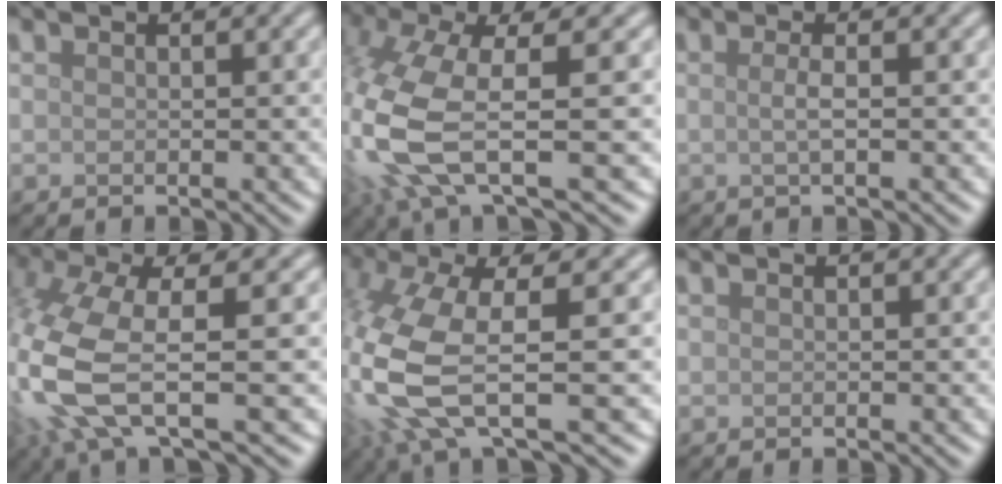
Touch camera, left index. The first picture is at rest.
{"total": 9.9, "force": [-1.3, 3.4, 9.2], "torque": [-0.226, -0.016, -0.026]}
{"total": 1.5, "force": [0.0, 0.4, 1.4], "torque": [-0.026, 0.001, -0.003]}
{"total": 8.9, "force": [-1.1, 3.0, 8.3], "torque": [-0.208, -0.011, -0.027]}
{"total": 10.9, "force": [-1.2, 3.8, 10.2], "torque": [-0.250, -0.025, -0.017]}
{"total": 0.0}